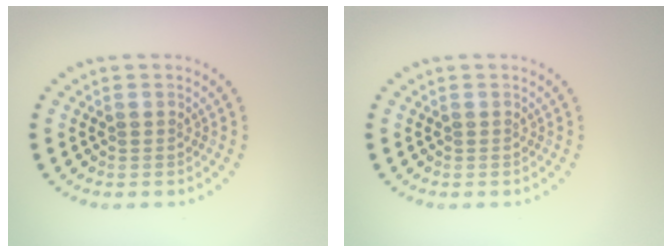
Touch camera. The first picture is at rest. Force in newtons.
{"total": 0.0}